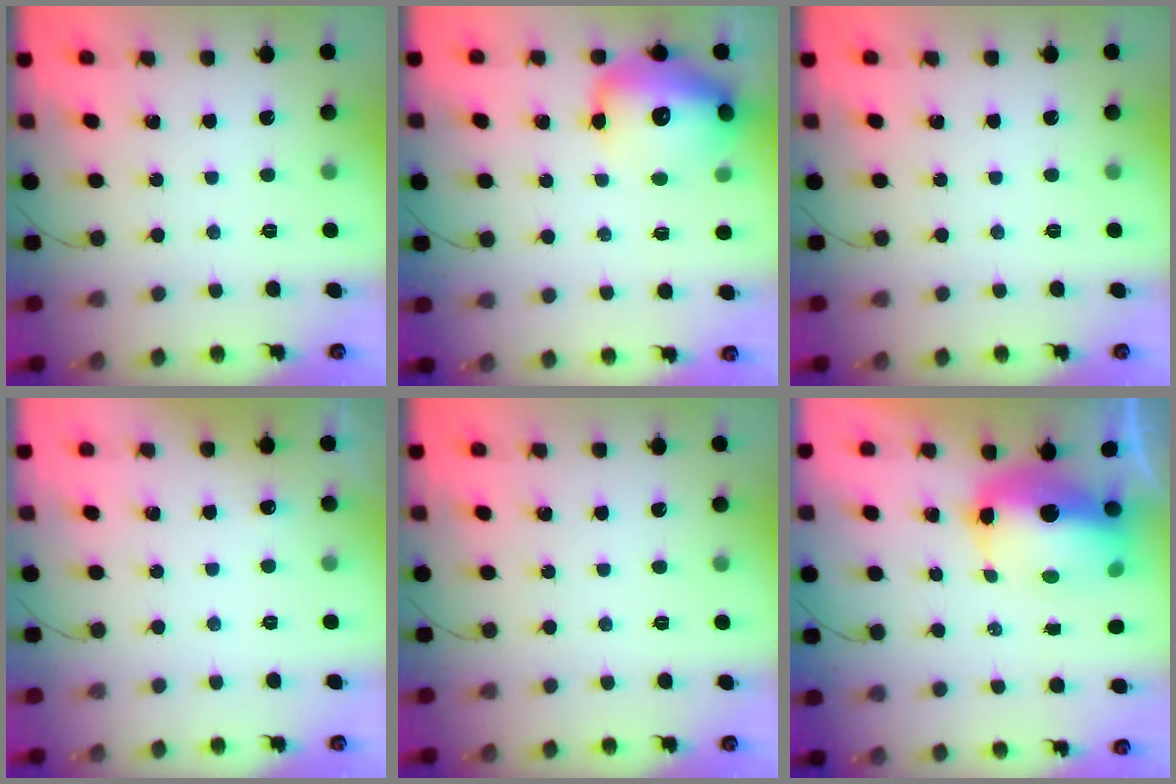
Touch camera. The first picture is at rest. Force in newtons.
{"total": 18.3, "press": 18.1, "slide": 2.9}
{"total": 0.0}
{"total": 2.8, "press": 2.6, "slide": 1.2}
{"total": 0.0}
{"total": 14.3, "press": 14.0, "slide": 2.9}